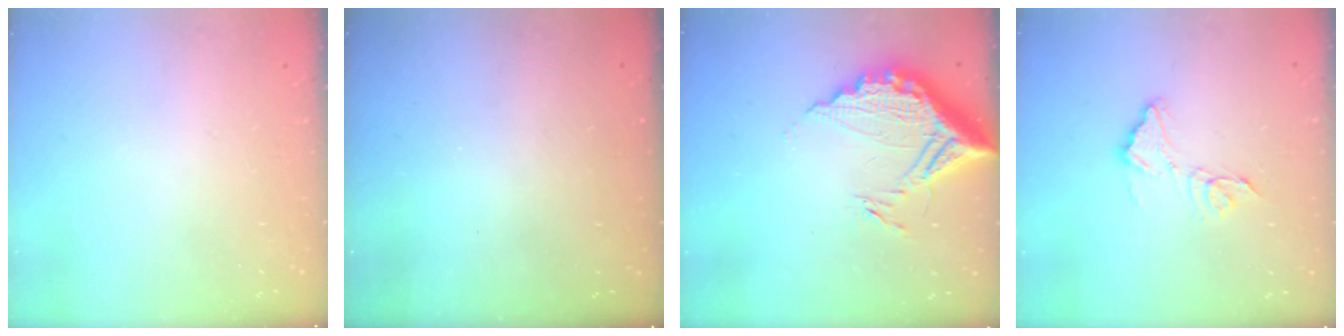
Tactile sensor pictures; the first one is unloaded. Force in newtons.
{"total": 3.0, "press": 3.0, "slide": 0.1}
{"total": 14.7, "press": 14.7, "slide": 1.2}
{"total": 9.9, "press": 9.8, "slide": 0.8}